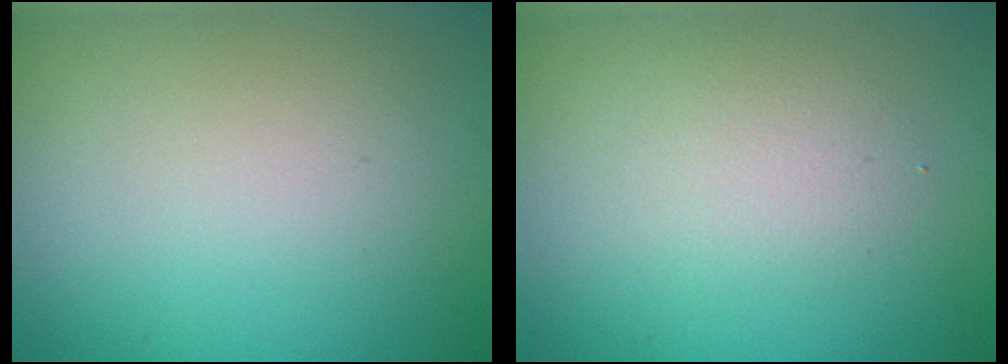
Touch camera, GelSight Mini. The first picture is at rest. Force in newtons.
{"total": 2.1, "press": 2.1, "slide": 0.2}